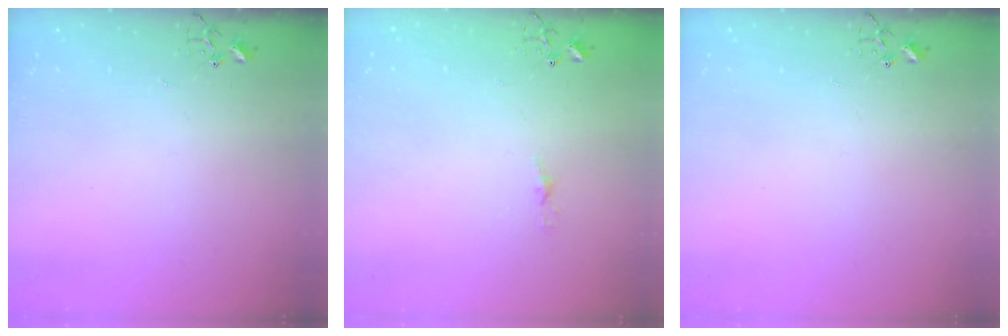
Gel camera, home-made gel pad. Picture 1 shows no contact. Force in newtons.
{"total": 3.8, "press": 3.7, "slide": 0.3}
{"total": 0.0}